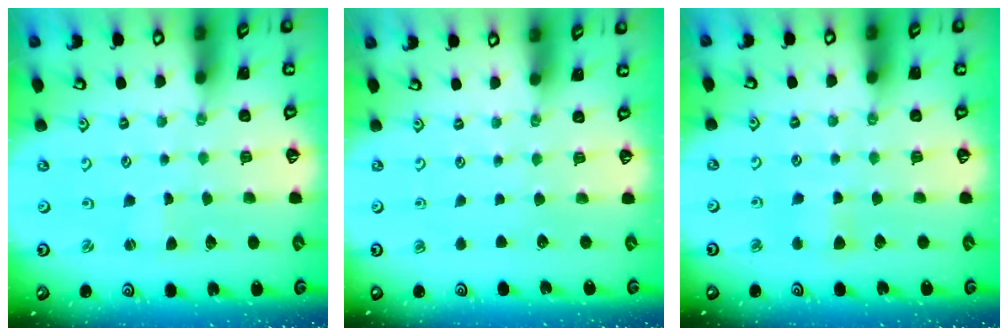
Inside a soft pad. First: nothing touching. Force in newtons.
{"total": 0.0}
{"total": 3.5, "press": 3.4, "slide": 0.6}